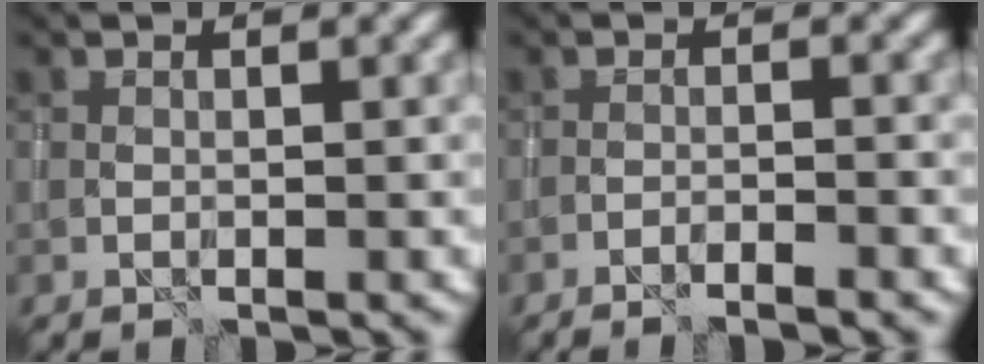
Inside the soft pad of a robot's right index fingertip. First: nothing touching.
{"total": 2.3, "force": [-1.8, 0.2, 1.4], "torque": [-0.025, 0.006, -0.036]}